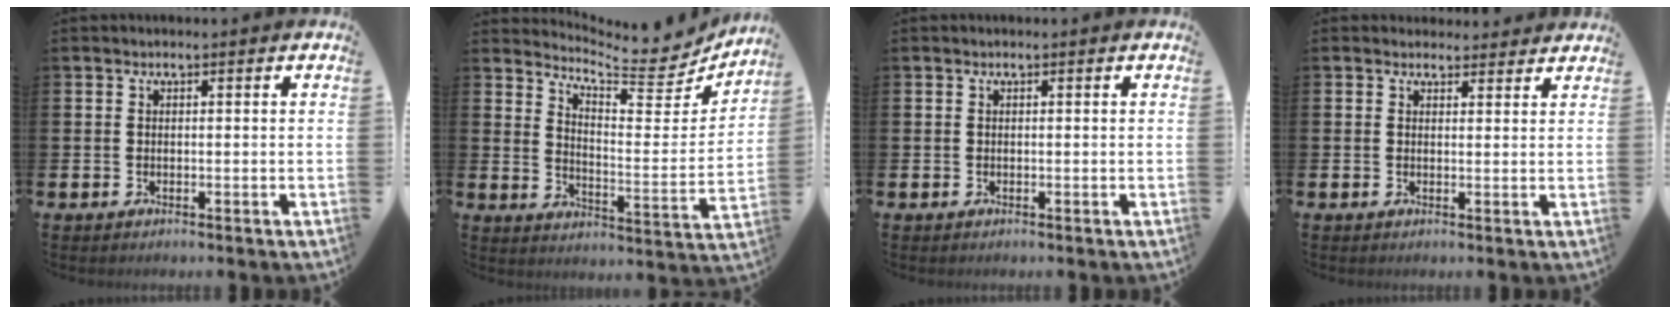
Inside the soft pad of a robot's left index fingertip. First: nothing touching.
{"total": 6.7, "force": [6.3, 1.4, 1.7], "torque": [-0.040, -0.066, 0.100]}
{"total": 0.0}
{"total": 2.1, "force": [2.0, 0.7, -0.1], "torque": [0.008, -0.007, 0.034]}